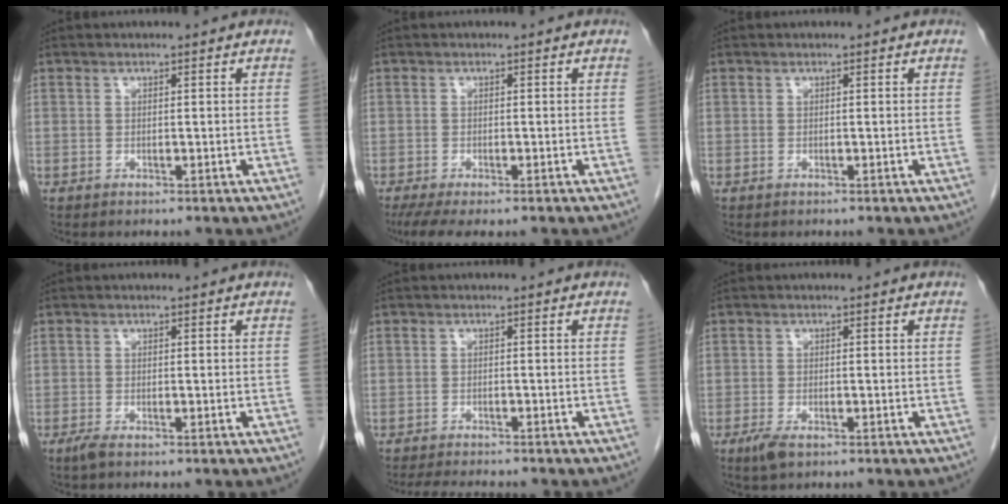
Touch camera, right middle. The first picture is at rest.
{"total": 6.0, "force": [-4.4, 1.5, 3.7], "torque": [-0.058, -0.015, -0.070]}
{"total": 0.0}
{"total": 1.3, "force": [-0.9, 0.2, 0.9], "torque": [-0.025, -0.005, -0.019]}
{"total": 5.8, "force": [-5.3, 0.7, 2.1], "torque": [-0.031, -0.012, -0.082]}
{"total": 2.4, "force": [-1.5, 0.8, 1.8], "torque": [-0.041, -0.005, -0.026]}